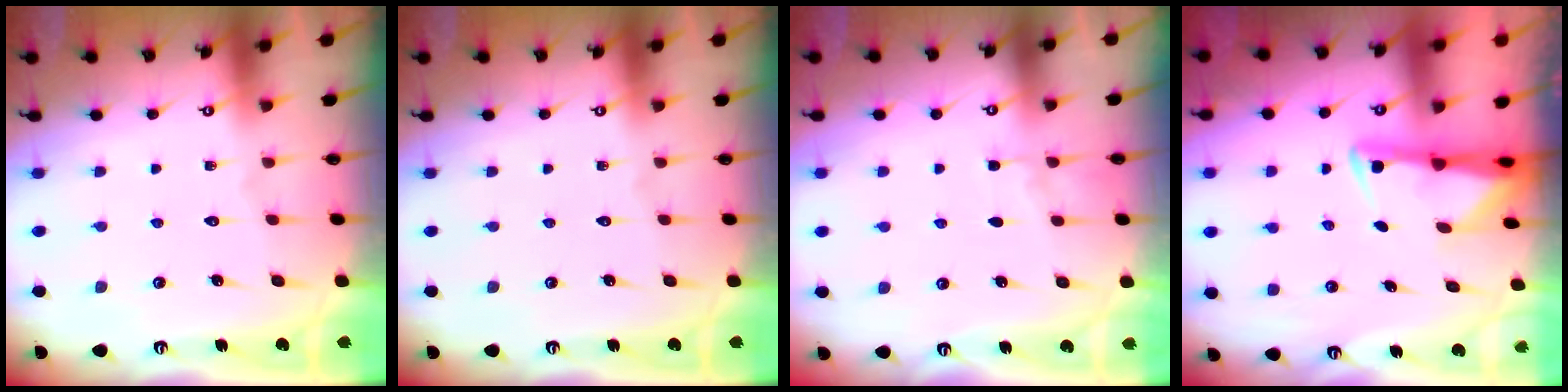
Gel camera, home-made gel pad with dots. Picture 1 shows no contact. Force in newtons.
{"total": 0.0}
{"total": 3.4, "press": 3.4, "slide": 0.5}
{"total": 2.9, "press": 2.8, "slide": 0.6}